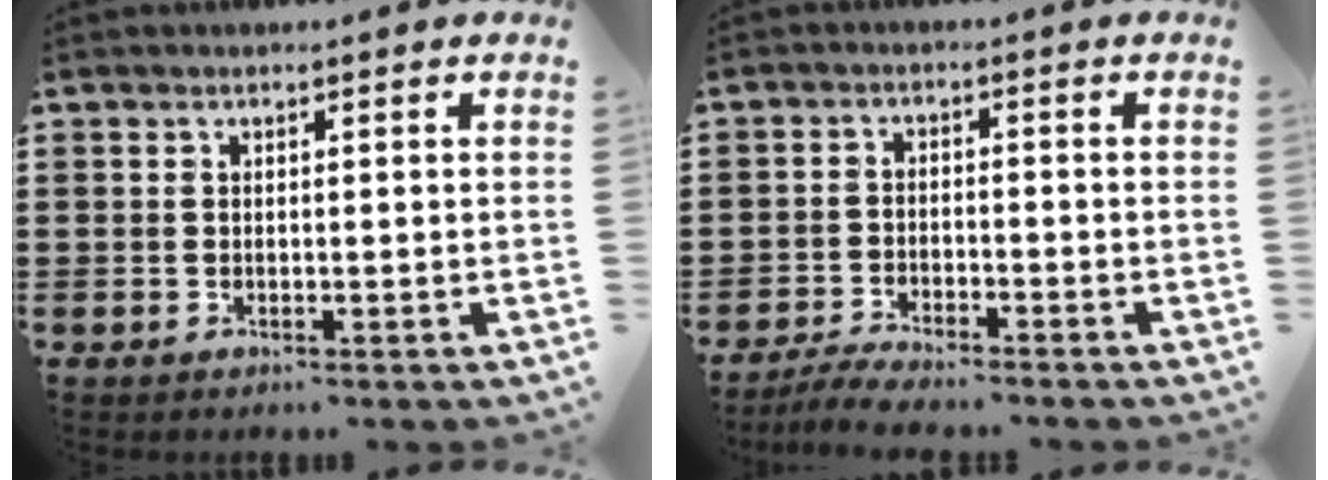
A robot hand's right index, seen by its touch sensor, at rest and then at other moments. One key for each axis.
{"total": 3.4, "fx": -3.4, "fy": 0.0, "fz": 0.5, "tx": -0.011, "ty": 0.003, "tz": -0.070}